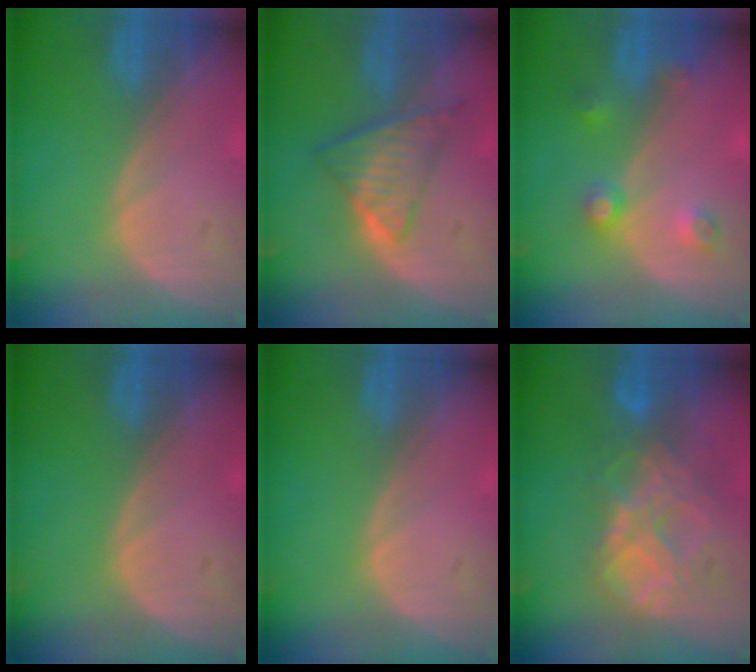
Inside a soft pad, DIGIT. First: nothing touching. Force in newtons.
{"total": 7.2, "press": 6.3, "slide": 3.6}
{"total": 4.2, "press": 3.7, "slide": 1.9}
{"total": 0.0}
{"total": 0.0}
{"total": 8.8, "press": 7.6, "slide": 4.5}